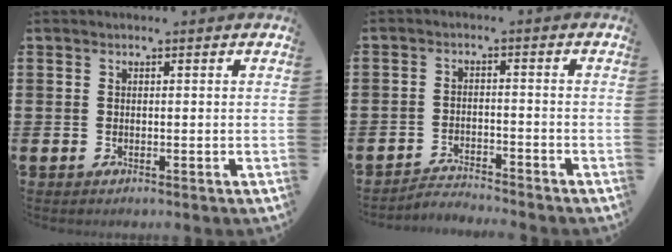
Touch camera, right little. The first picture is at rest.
{"total": 2.5, "force": [-2.5, -0.1, -0.1], "torque": [-0.004, 0.003, -0.055]}